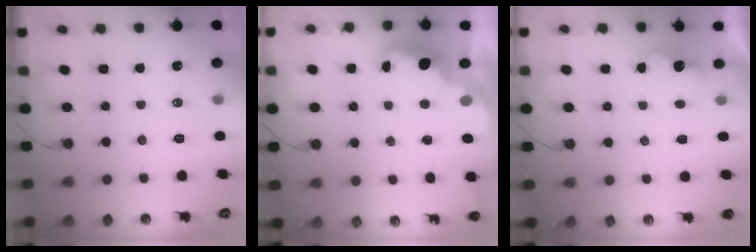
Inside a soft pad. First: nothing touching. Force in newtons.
{"total": 2.8, "press": 2.7, "slide": 0.7}
{"total": 2.6, "press": 2.5, "slide": 0.9}